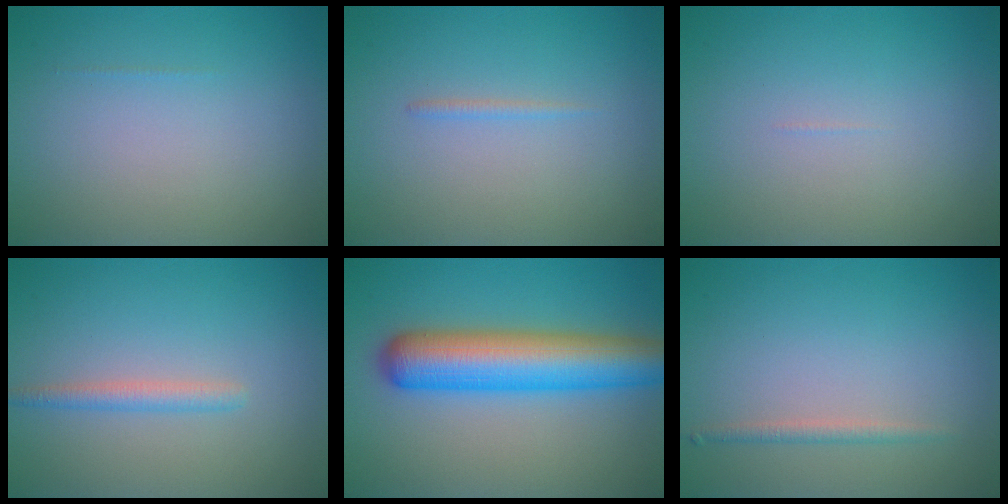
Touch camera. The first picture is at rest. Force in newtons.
{"total": 0.6, "press": 0.6, "slide": 0.0}
{"total": 0.0}
{"total": 1.6, "press": 1.6, "slide": 0.1}
{"total": 8.6, "press": 8.6, "slide": 0.2}
{"total": 1.1, "press": 1.1, "slide": 0.0}